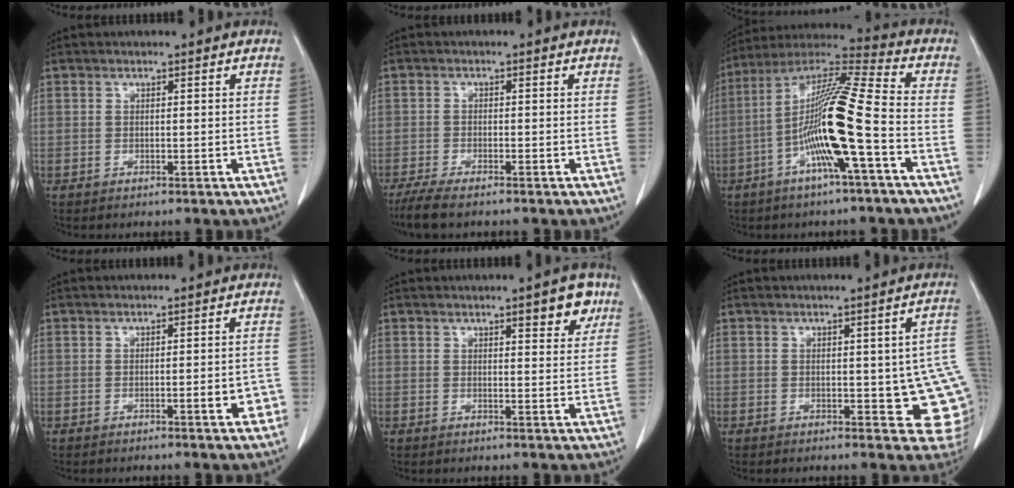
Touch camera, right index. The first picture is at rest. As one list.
[{"total": 4.6, "force": [-3.6, 0.7, 2.8], "torque": [-0.052, -0.011, -0.062]}, {"total": 15.3, "force": [-4.1, -0.4, 14.7], "torque": [-0.275, 0.009, -0.086]}, {"total": 3.7, "force": [-1.6, 0.7, 3.3], "torque": [-0.035, 0.001, -0.019]}, {"total": 4.9, "force": [3.0, 1.2, 3.6], "torque": [-0.042, -0.004, 0.037]}, {"total": 9.4, "force": [-0.4, 3.8, 8.6], "torque": [-0.088, 0.005, -0.001]}]